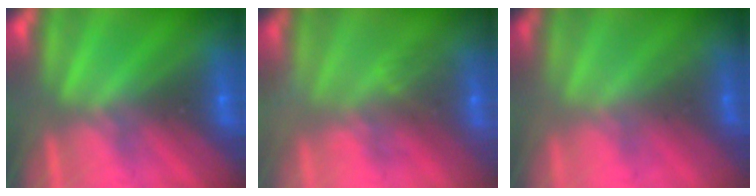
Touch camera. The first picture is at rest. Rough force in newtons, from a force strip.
{"total": 2.8}
{"total": 1.7}